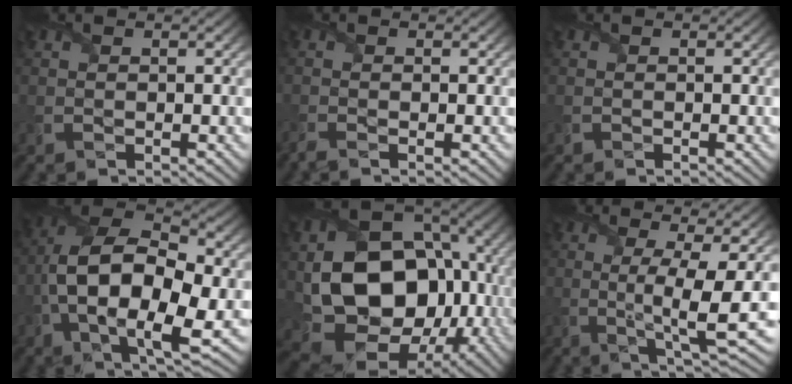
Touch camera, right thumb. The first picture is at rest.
{"total": 1.3, "force": [-1.0, 0.1, 0.7], "torque": [-0.020, -0.006, -0.028]}
{"total": 0.0}
{"total": 15.0, "force": [-2.6, 7.7, 12.7], "torque": [-0.252, -0.005, -0.056]}
{"total": 18.2, "force": [-1.1, 13.9, 11.7], "torque": [-0.221, -0.050, 0.009]}
{"total": 8.1, "force": [-0.3, 1.5, 8.0], "torque": [-0.140, 0.001, -0.004]}